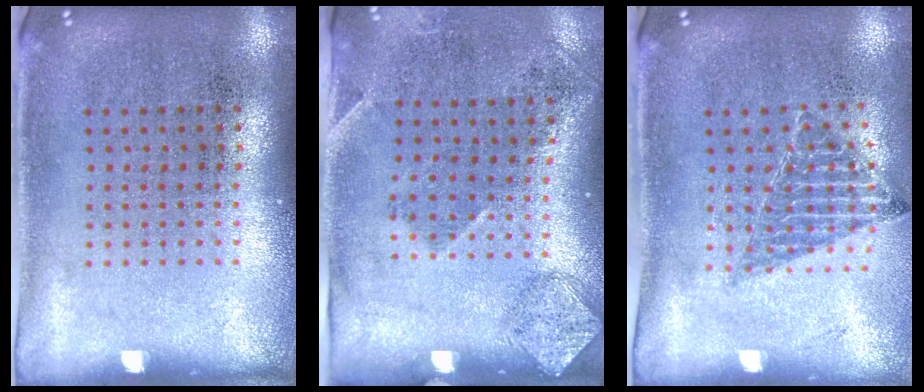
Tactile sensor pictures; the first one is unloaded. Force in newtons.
{"total": 1.9, "press": 1.2, "slide": 1.4}
{"total": 0.9, "press": 0.8, "slide": 0.2}